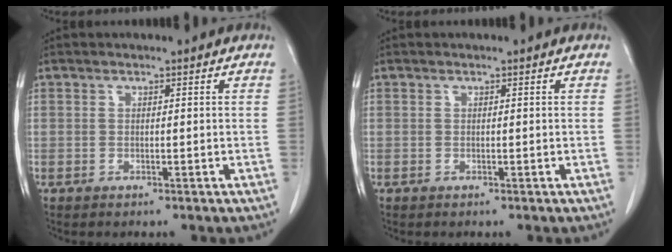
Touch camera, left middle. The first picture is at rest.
{"total": 0.0}